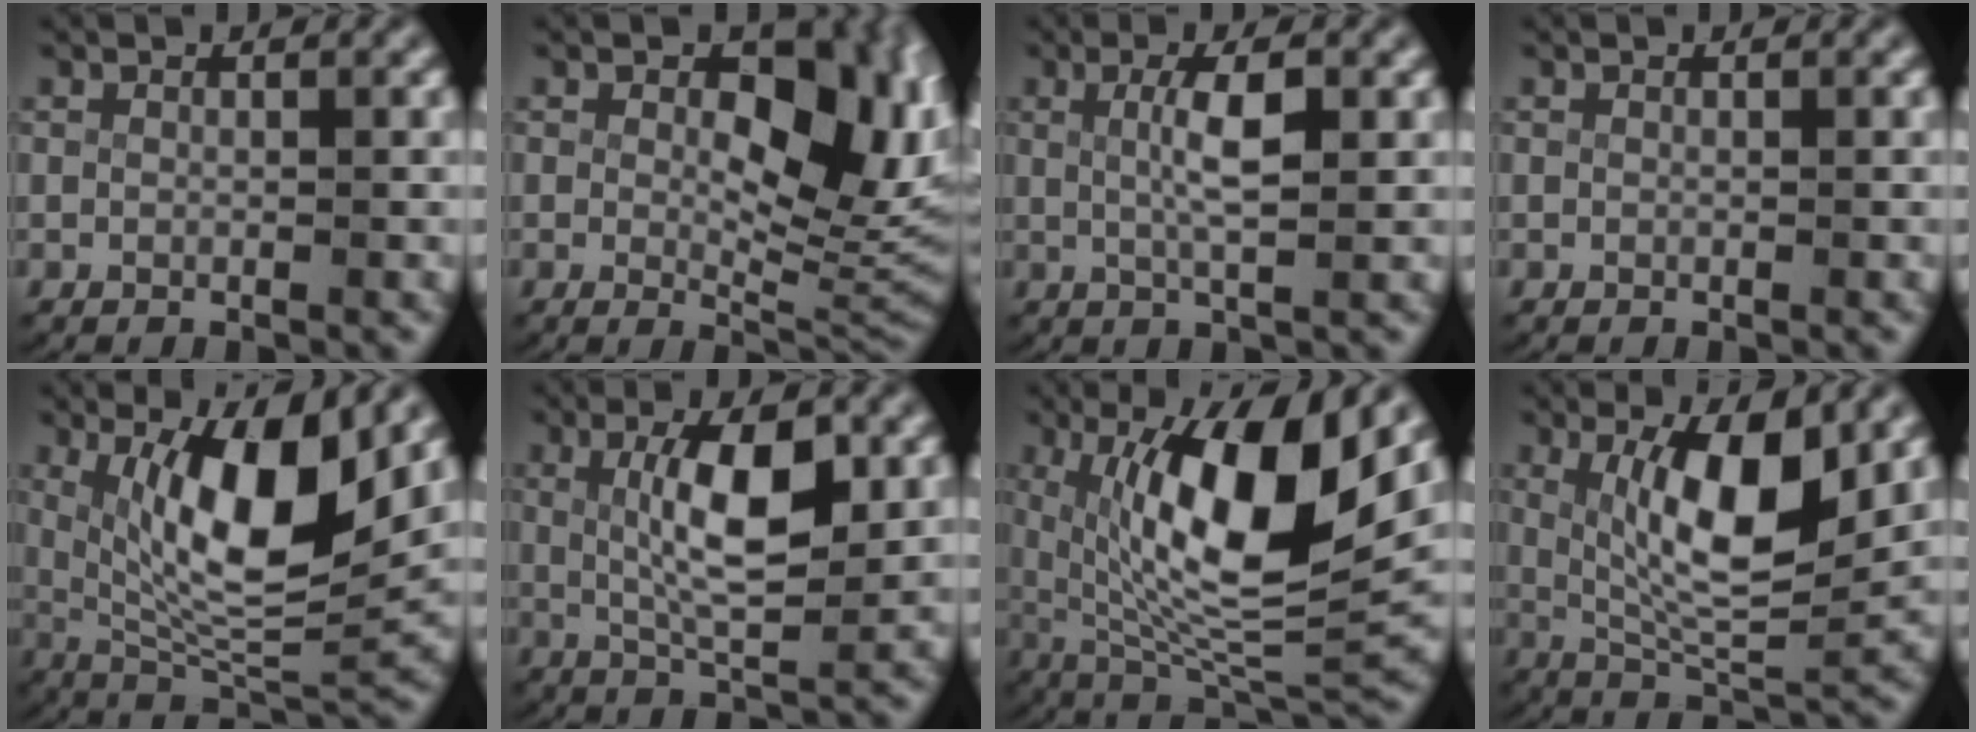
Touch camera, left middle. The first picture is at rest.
{"total": 9.4, "force": [1.7, 4.9, 7.8], "torque": [-0.094, -0.025, 0.029]}
{"total": 3.6, "force": [0.6, 0.5, 3.5], "torque": [-0.070, -0.008, 0.017]}
{"total": 0.0}
{"total": 11.5, "force": [2.8, 5.3, 9.8], "torque": [-0.185, -0.022, 0.059]}
{"total": 6.2, "force": [0.9, 1.6, 5.9], "torque": [-0.102, -0.012, 0.024]}
{"total": 13.4, "force": [1.2, 5.9, 11.9], "torque": [-0.206, -0.023, 0.041]}
{"total": 8.3, "force": [2.1, 3.1, 7.4], "torque": [-0.140, -0.019, 0.048]}